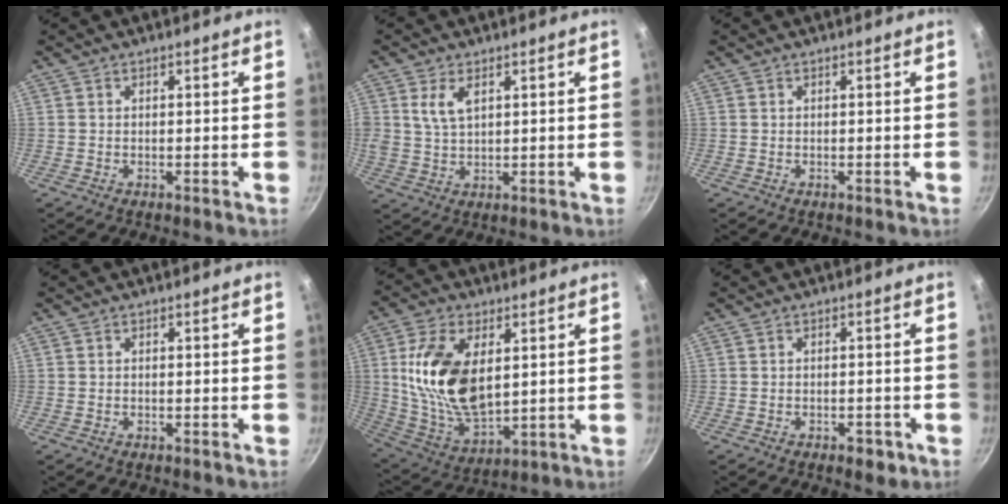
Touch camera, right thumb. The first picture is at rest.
{"total": 5.0, "force": [2.0, 2.8, 3.6], "torque": [-0.068, -0.009, 0.042]}
{"total": 0.0}
{"total": 0.0}
{"total": 17.9, "force": [3.6, 10.2, 14.3], "torque": [-0.260, -0.022, 0.080]}
{"total": 3.2, "force": [-1.7, 1.7, 2.2], "torque": [-0.025, 0.012, -0.015]}